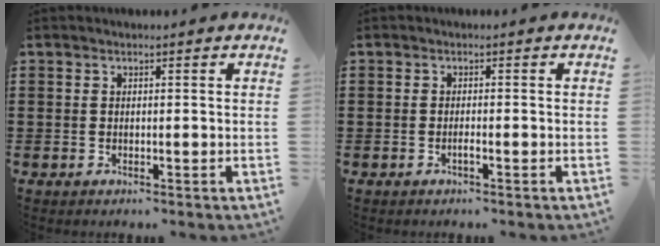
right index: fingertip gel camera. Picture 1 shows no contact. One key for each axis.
{"total": 1.0, "fx": -0.6, "fy": 0.1, "fz": 0.8, "tx": -0.015, "ty": -0.003, "tz": -0.010}